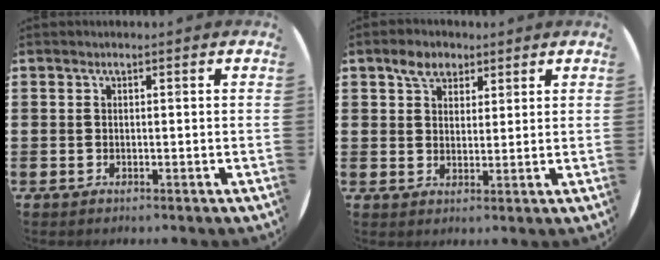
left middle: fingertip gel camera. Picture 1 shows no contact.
{"total": 3.8, "force": [2.8, 2.3, 1.1], "torque": [-0.013, 0.005, 0.049]}